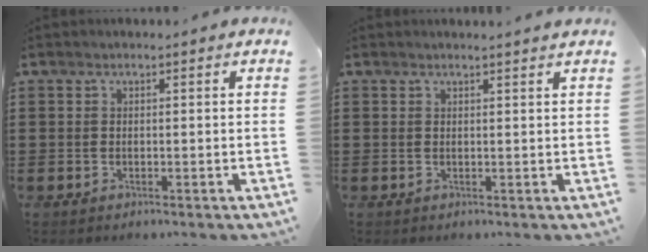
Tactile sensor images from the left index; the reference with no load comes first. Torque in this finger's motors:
{"motor_torque": [-0.38, -0.39, 0.00, 0.03]}